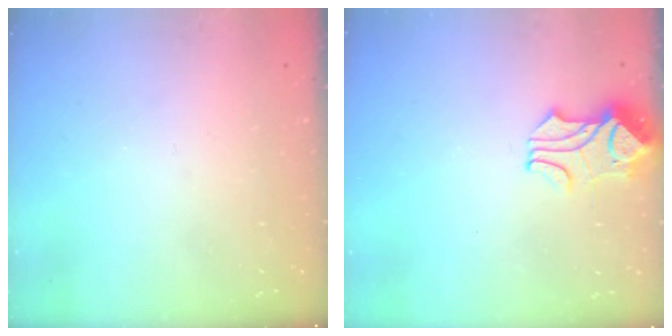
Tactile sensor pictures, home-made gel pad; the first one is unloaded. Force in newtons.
{"total": 1.6, "press": 1.2, "slide": 1.0}